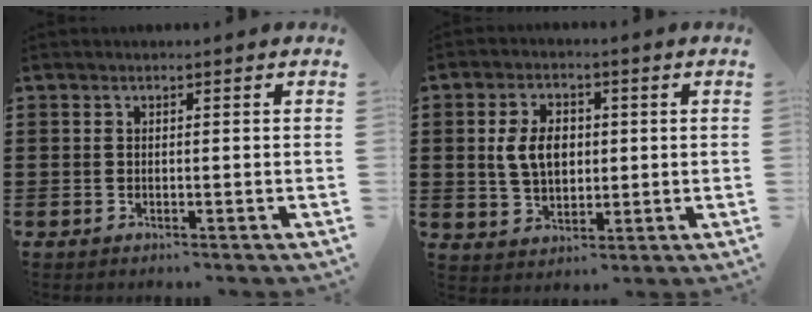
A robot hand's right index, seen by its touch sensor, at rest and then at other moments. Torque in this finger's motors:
{"motor_torque": [1.07, -0.18, 0.49, 0.15]}